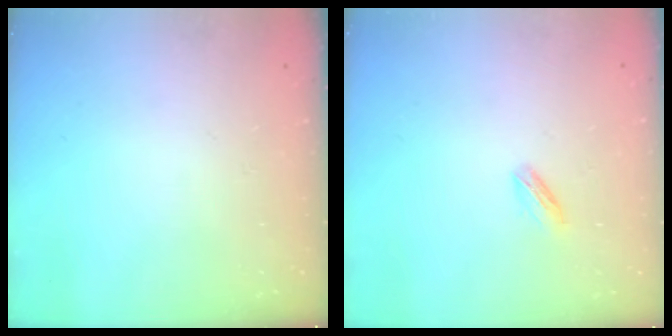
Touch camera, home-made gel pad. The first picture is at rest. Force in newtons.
{"total": 2.6, "press": 2.5, "slide": 0.7}